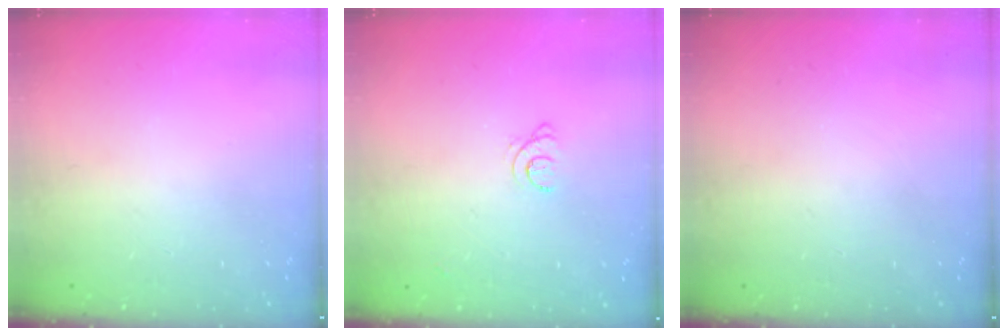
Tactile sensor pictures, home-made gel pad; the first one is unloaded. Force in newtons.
{"total": 4.1, "press": 4.1, "slide": 0.4}
{"total": 0.0}